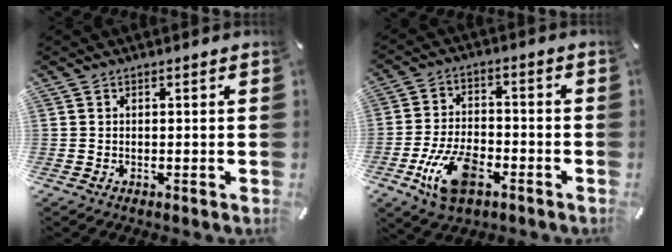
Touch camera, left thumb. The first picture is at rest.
{"total": 12.2, "force": [-5.4, 6.6, 8.7], "torque": [-0.179, 0.017, -0.096]}